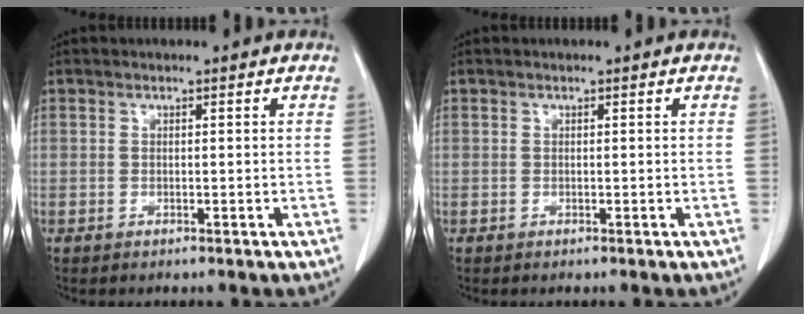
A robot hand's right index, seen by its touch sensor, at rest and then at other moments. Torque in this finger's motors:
{"motor_torque": [0.00, 0.00, 0.00, 0.00]}